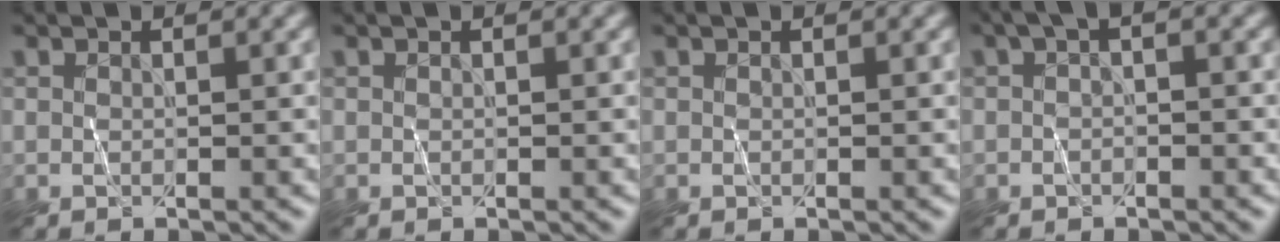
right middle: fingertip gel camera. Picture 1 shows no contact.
{"total": 0.0}
{"total": 0.0}
{"total": 2.1, "force": [0.4, 0.8, 1.9], "torque": [-0.029, 0.007, -0.008]}